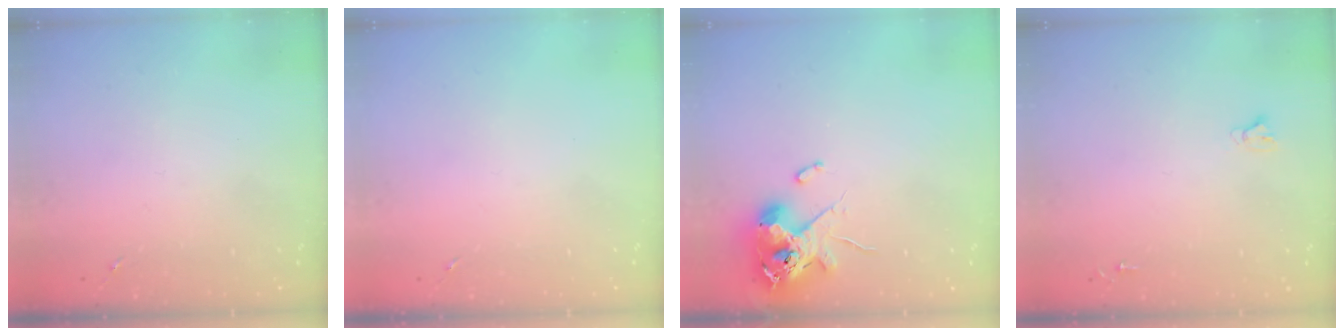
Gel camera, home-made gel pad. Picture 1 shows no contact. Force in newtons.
{"total": 0.0}
{"total": 12.0, "press": 11.9, "slide": 1.9}
{"total": 2.4, "press": 2.4, "slide": 0.2}